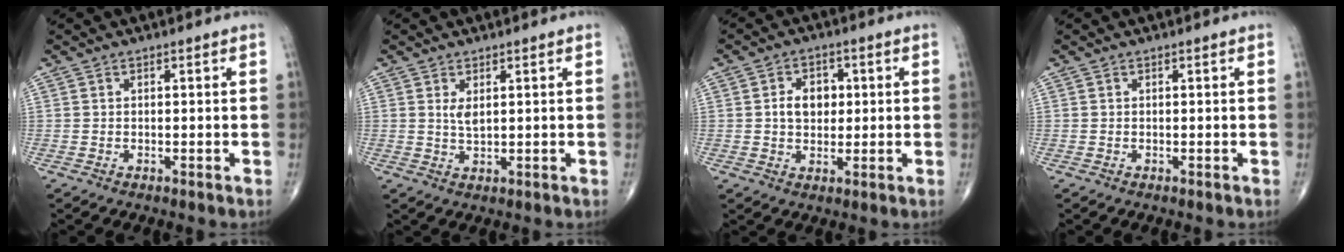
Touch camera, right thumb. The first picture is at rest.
{"total": 2.2, "force": [0.9, 0.8, 1.8], "torque": [-0.033, -0.010, 0.020]}
{"total": 6.0, "force": [0.7, 4.4, 4.0], "torque": [-0.043, 0.003, 0.009]}
{"total": 0.0}